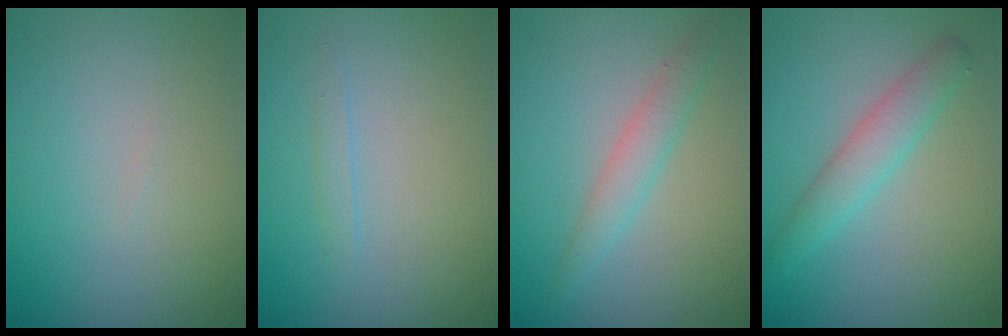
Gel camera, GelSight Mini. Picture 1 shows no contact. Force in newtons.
{"total": 0.8, "press": 0.8, "slide": 0.1}
{"total": 2.3, "press": 2.3, "slide": 0.0}
{"total": 2.8, "press": 2.8, "slide": 0.1}